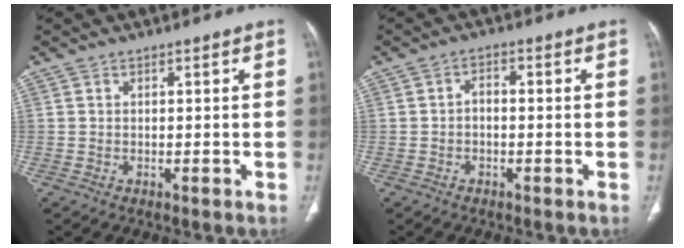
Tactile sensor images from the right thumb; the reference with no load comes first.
{"total": 2.1, "force": [-0.4, 1.3, 1.6], "torque": [-0.020, 0.013, -0.011]}